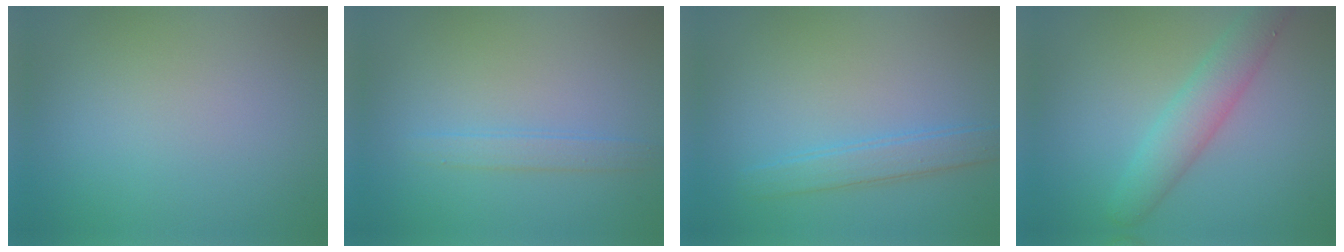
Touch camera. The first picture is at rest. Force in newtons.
{"total": 1.6, "press": 1.6, "slide": 0.0}
{"total": 2.6, "press": 2.6, "slide": 0.1}
{"total": 4.1, "press": 4.0, "slide": 0.4}